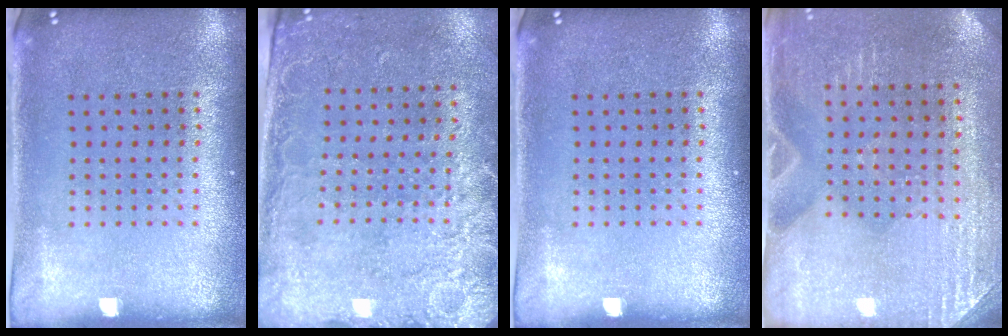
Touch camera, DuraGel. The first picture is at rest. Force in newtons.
{"total": 2.6, "press": 2.1, "slide": 1.4}
{"total": 0.0}
{"total": 2.9, "press": 2.8, "slide": 0.9}